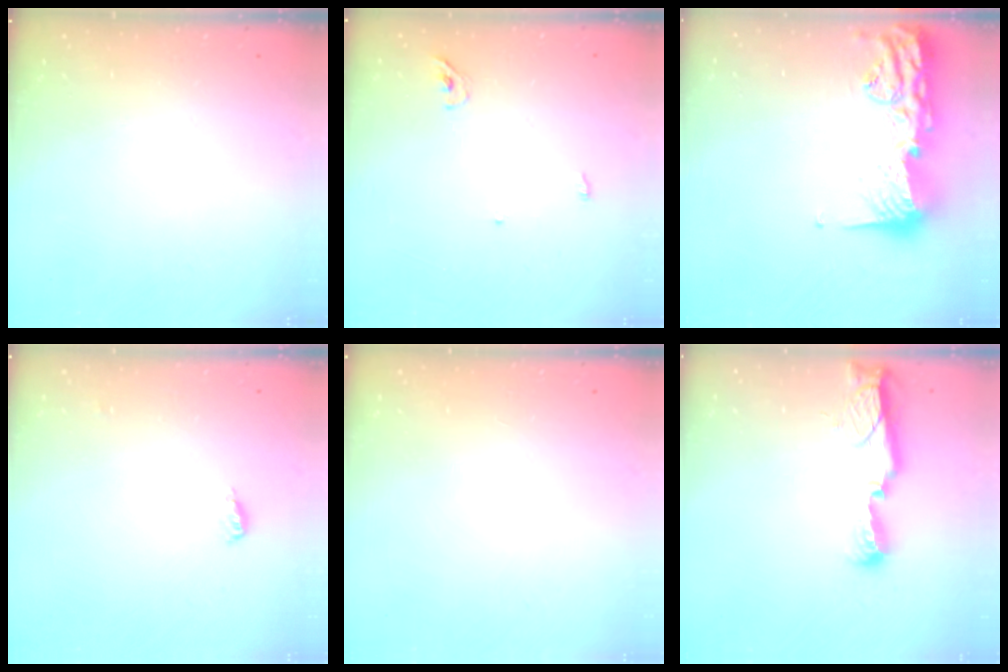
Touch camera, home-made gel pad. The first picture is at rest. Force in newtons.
{"total": 3.7, "press": 3.6, "slide": 1.0}
{"total": 17.7, "press": 17.6, "slide": 0.9}
{"total": 4.0, "press": 3.9, "slide": 1.1}
{"total": 1.1, "press": 0.8, "slide": 0.7}
{"total": 11.7, "press": 10.4, "slide": 5.3}